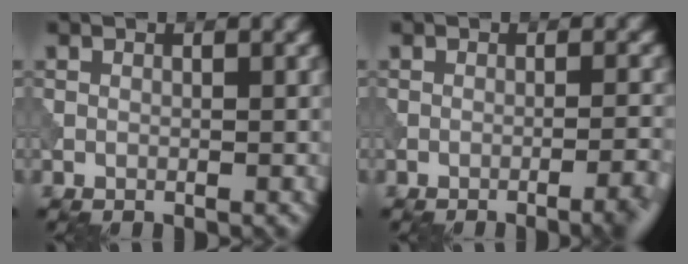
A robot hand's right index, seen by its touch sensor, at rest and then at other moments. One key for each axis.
{"total": 3.6, "fx": -2.0, "fy": 0.8, "fz": 2.9, "tx": -0.029, "ty": 0.014, "tz": -0.034}